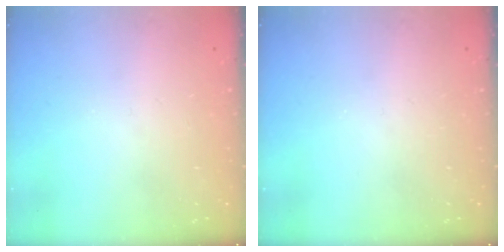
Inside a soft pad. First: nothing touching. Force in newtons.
{"total": 0.0}